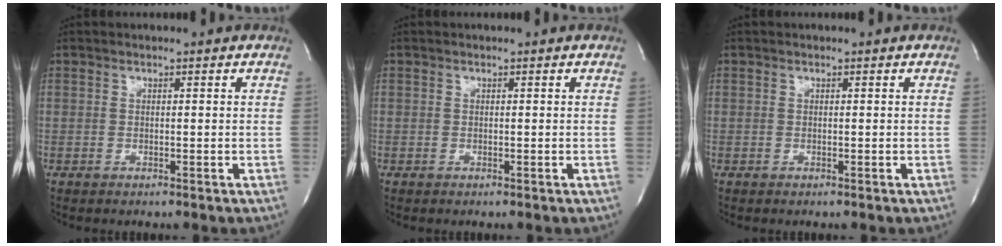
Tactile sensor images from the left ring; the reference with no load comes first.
{"total": 0.0}
{"total": 0.0}